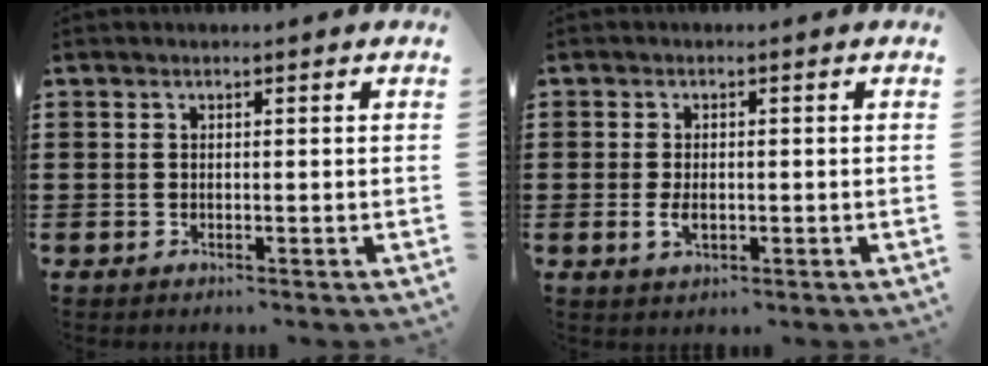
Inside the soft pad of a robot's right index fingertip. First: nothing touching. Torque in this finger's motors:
{"motor_torque": [1.51, 0.63, 0.22, 0.03]}